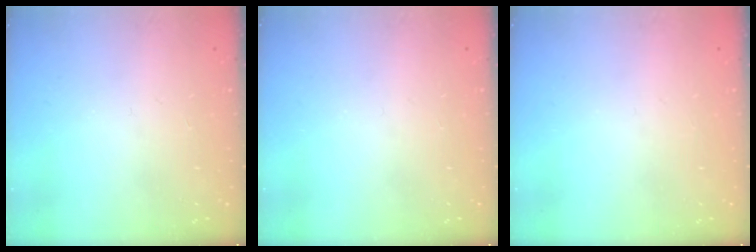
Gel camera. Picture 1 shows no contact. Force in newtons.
{"total": 0.0}
{"total": 0.0}